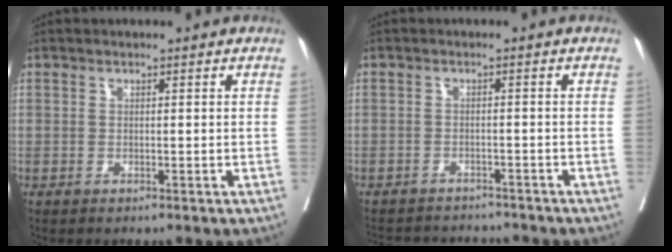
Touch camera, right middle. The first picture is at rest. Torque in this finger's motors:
{"motor_torque": [0.03, -0.07, 0.01, 0.00]}